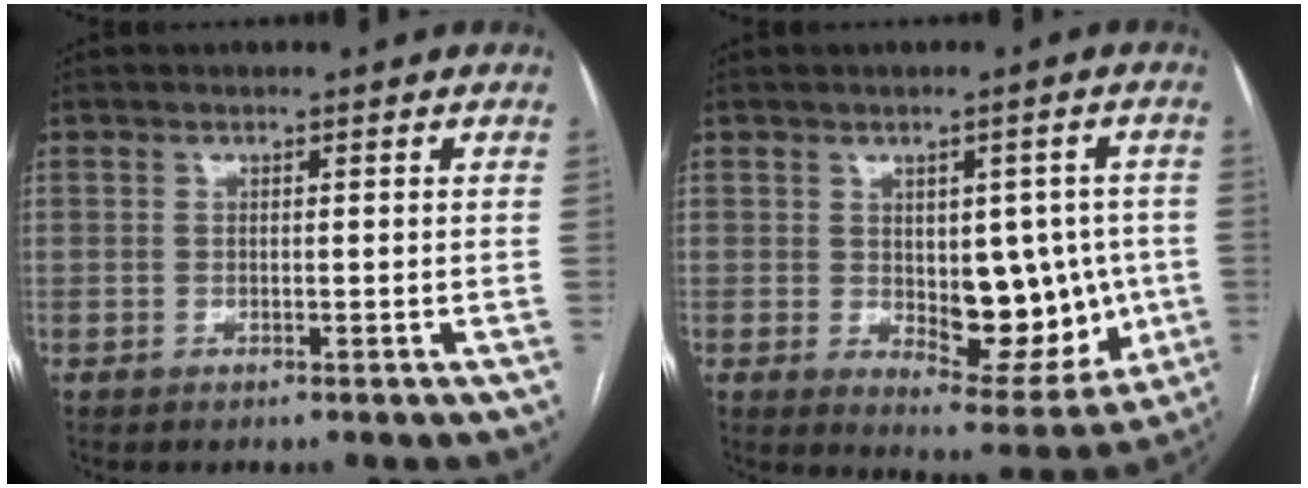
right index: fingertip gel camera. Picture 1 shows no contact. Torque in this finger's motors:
{"motor_torque": [0.46, 0.09, 0.21, 0.08]}